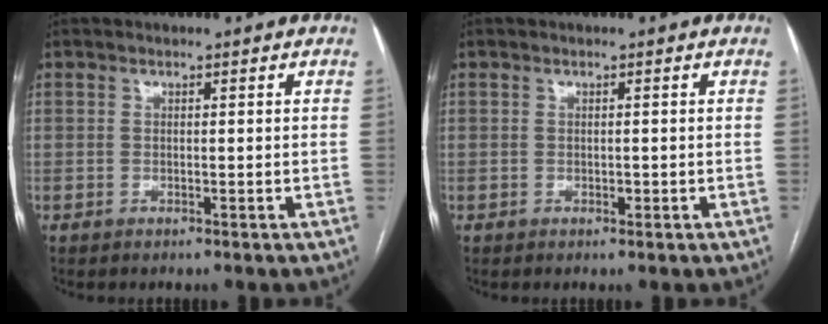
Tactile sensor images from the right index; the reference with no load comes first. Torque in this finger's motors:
{"motor_torque": [0.06, 0.04, 0.03, 0.01]}